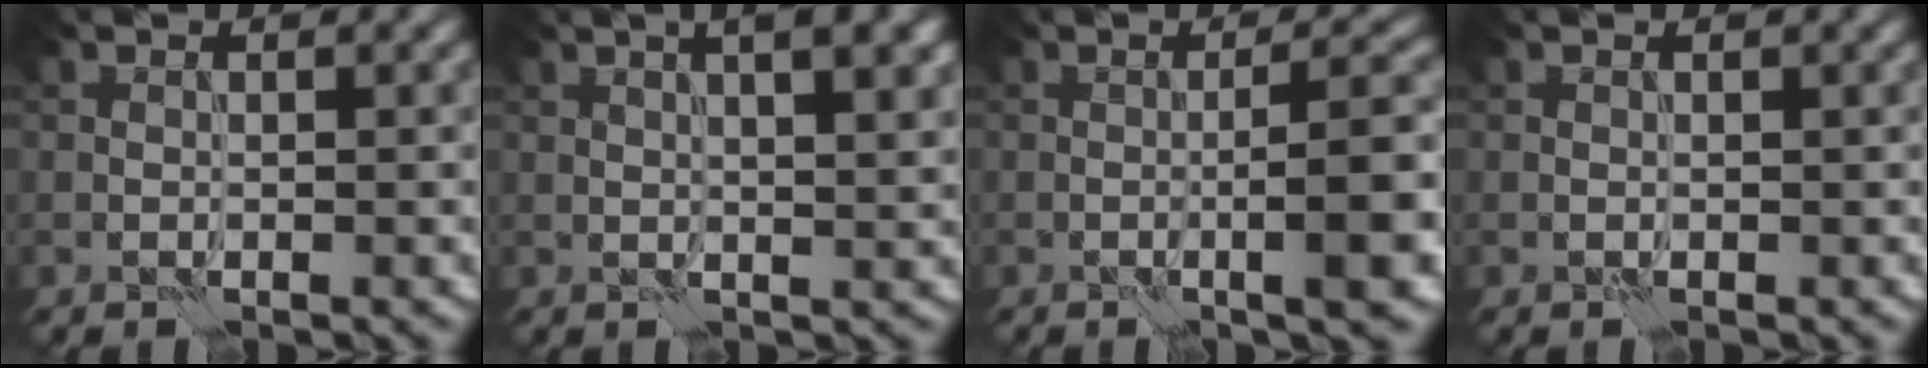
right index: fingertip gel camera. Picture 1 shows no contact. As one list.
[{"total": 7.7, "force": [3.6, 3.1, 6.0], "torque": [-0.033, 0.040, 0.026]}, {"total": 5.9, "force": [-1.2, 1.2, 5.7], "torque": [-0.070, 0.010, -0.021]}, {"total": 0.0}]